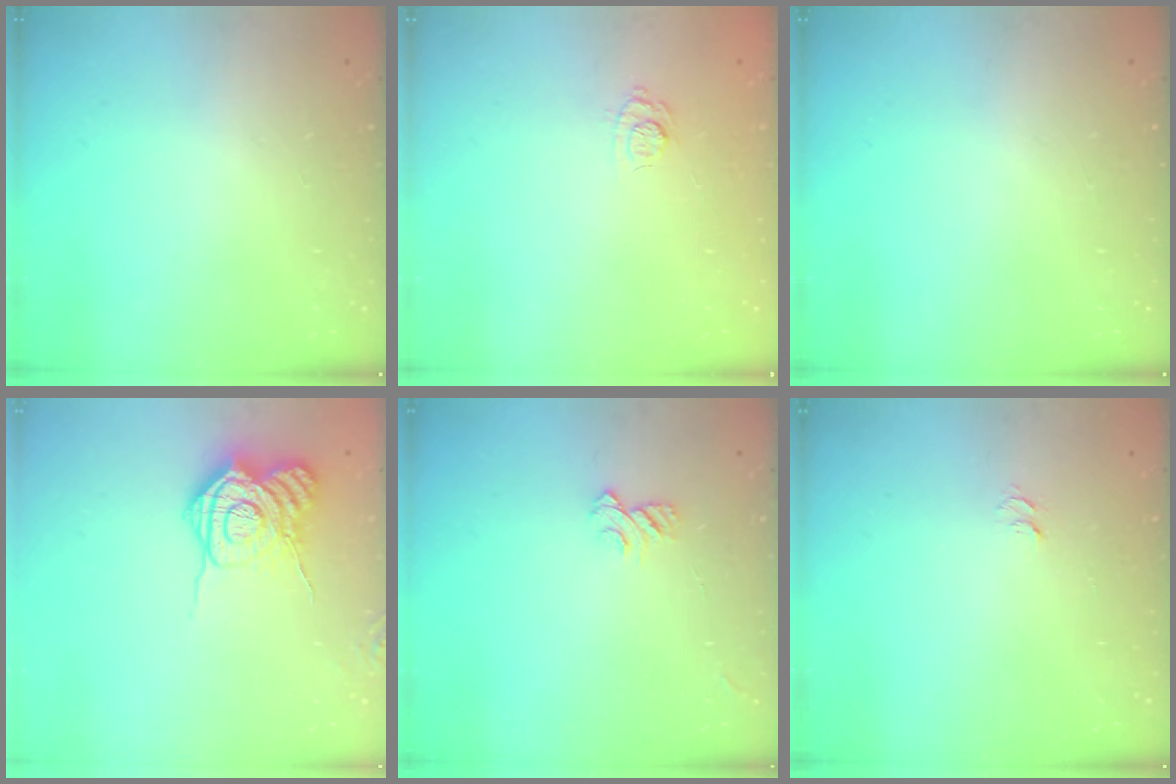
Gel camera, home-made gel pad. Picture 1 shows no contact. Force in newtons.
{"total": 8.1, "press": 7.9, "slide": 1.4}
{"total": 0.0}
{"total": 15.5, "press": 15.5, "slide": 1.1}
{"total": 5.3, "press": 5.3, "slide": 0.5}
{"total": 3.6, "press": 3.6, "slide": 0.4}